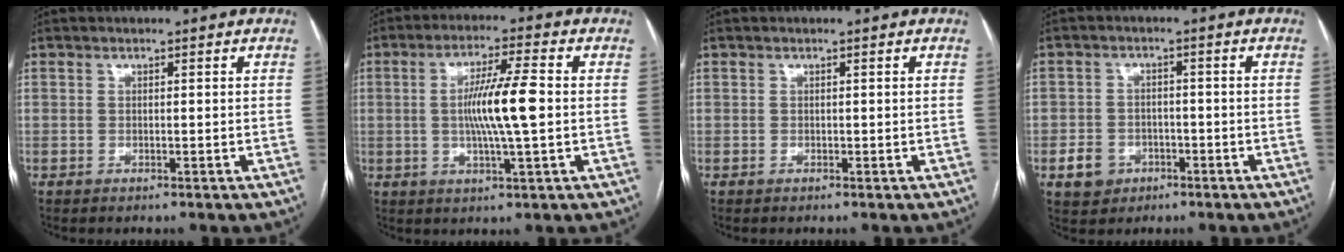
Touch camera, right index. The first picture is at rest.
{"total": 9.1, "force": [-0.1, 0.1, 9.1], "torque": [-0.169, 0.000, -0.006]}
{"total": 0.0}
{"total": 4.7, "force": [-2.0, 4.0, 1.3], "torque": [-0.022, 0.011, -0.022]}